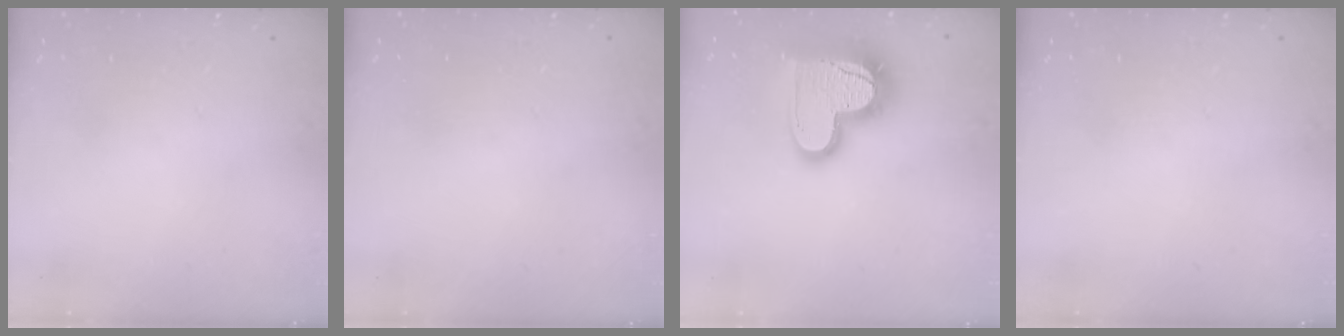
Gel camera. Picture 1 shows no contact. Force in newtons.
{"total": 0.8, "press": 0.8, "slide": 0.1}
{"total": 17.7, "press": 17.7, "slide": 1.5}
{"total": 0.0}